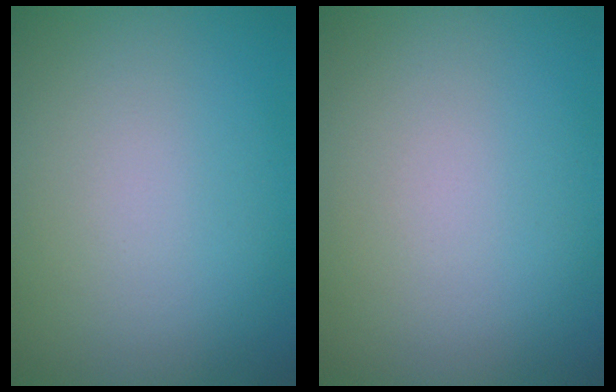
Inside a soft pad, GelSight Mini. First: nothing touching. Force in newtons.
{"total": 0.0}